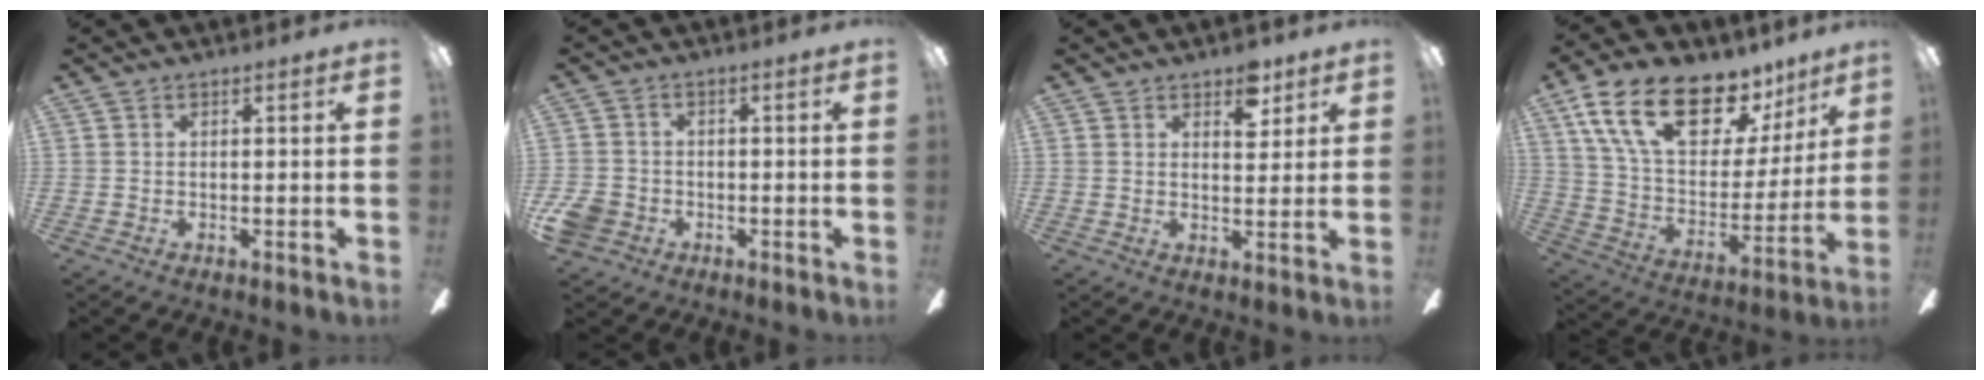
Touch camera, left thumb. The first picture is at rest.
{"total": 5.4, "force": [-2.3, 4.3, 2.2], "torque": [-0.060, 0.014, -0.046]}
{"total": 5.6, "force": [3.8, 2.9, 2.9], "torque": [-0.025, -0.014, 0.063]}
{"total": 22.6, "force": [14.5, 11.1, 13.3], "torque": [-0.234, -0.077, 0.258]}